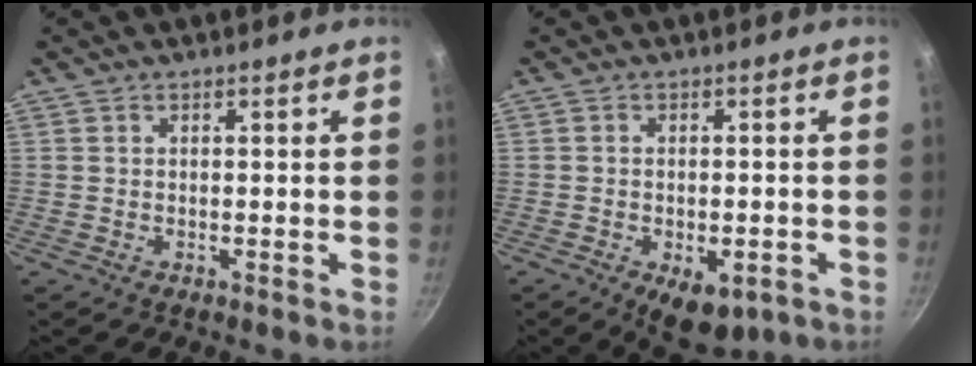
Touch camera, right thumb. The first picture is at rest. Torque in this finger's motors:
{"motor_torque": [0.95, 0.68, -0.28, -0.02, 0.04]}